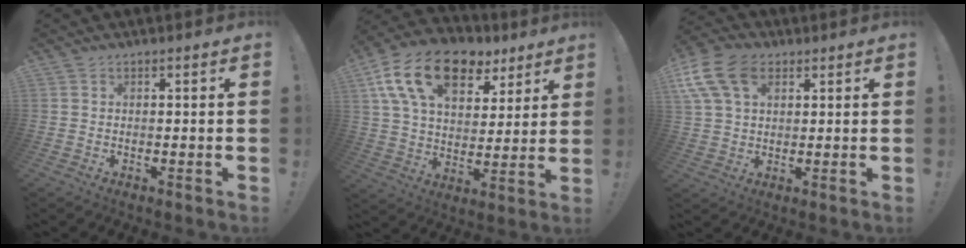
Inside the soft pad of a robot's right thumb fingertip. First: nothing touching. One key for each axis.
{"total": 19.8, "fx": 10.4, "fy": 11.4, "fz": 12.3, "tx": -0.208, "ty": -0.042, "tz": 0.190}
{"total": 13.9, "fx": 5.7, "fy": 8.8, "fz": 9.1, "tx": -0.180, "ty": -0.012, "tz": 0.110}